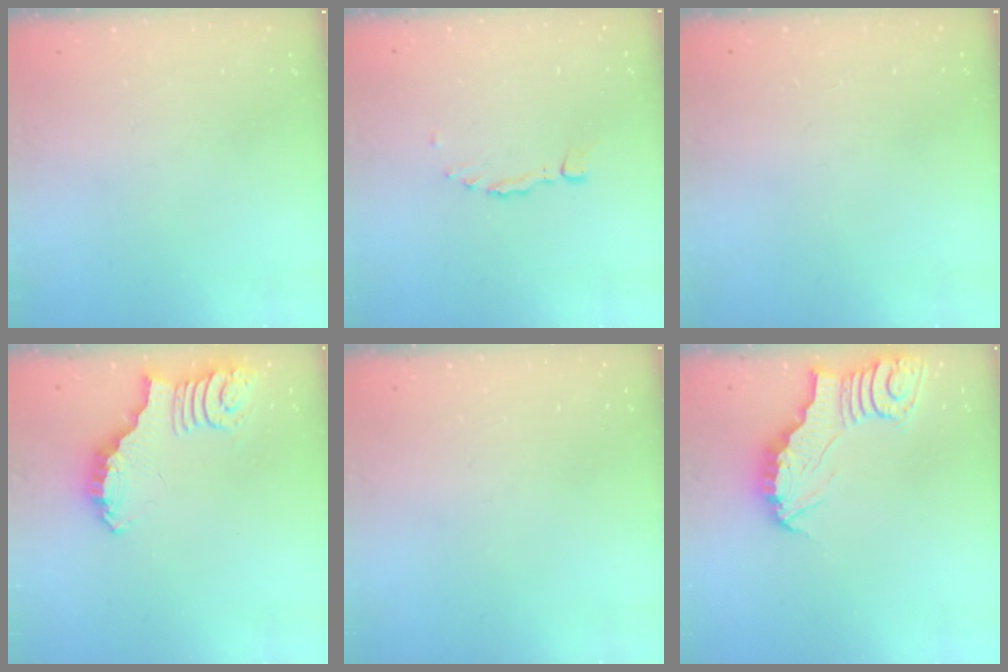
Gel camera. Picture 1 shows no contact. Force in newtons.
{"total": 0.0}
{"total": 1.4, "press": 1.4, "slide": 0.1}
{"total": 2.6, "press": 2.6, "slide": 0.5}
{"total": 0.0}
{"total": 3.2, "press": 3.2, "slide": 0.5}